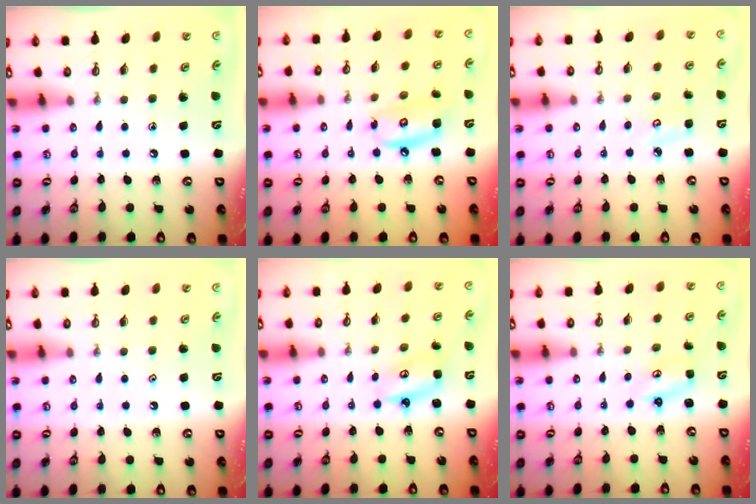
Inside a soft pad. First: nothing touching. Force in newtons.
{"total": 8.8, "press": 8.7, "slide": 0.7}
{"total": 3.5, "press": 3.5, "slide": 0.4}
{"total": 0.9, "press": 0.7, "slide": 0.5}
{"total": 3.6, "press": 3.6, "slide": 0.2}
{"total": 2.2, "press": 2.1, "slide": 0.4}